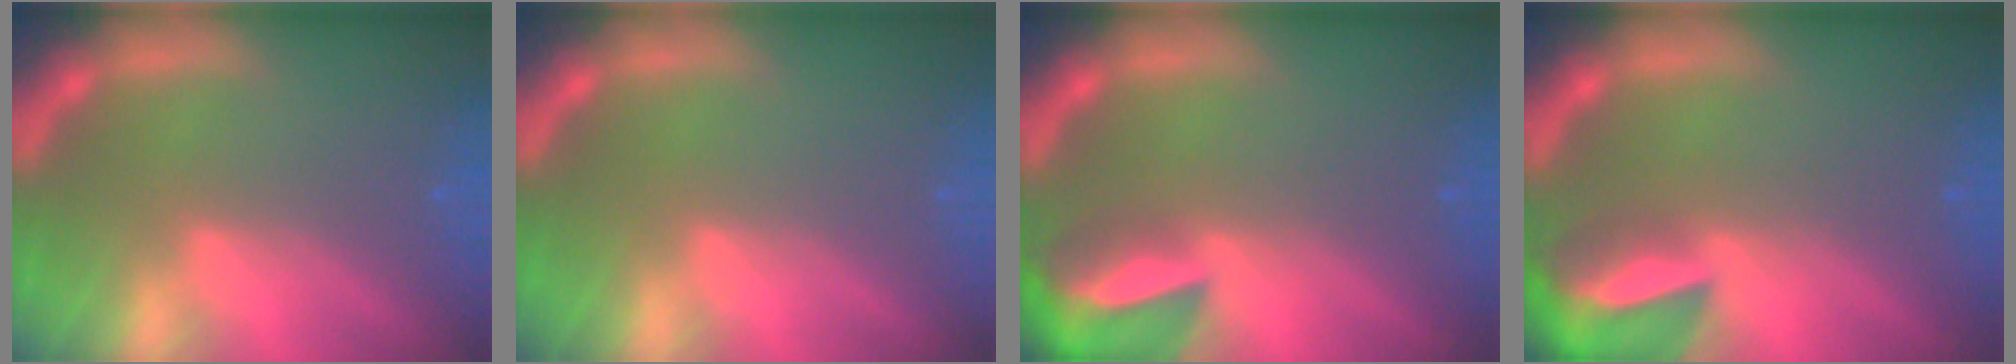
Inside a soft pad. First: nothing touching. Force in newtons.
{"total": 0.0}
{"total": 7.4}
{"total": 7.4}